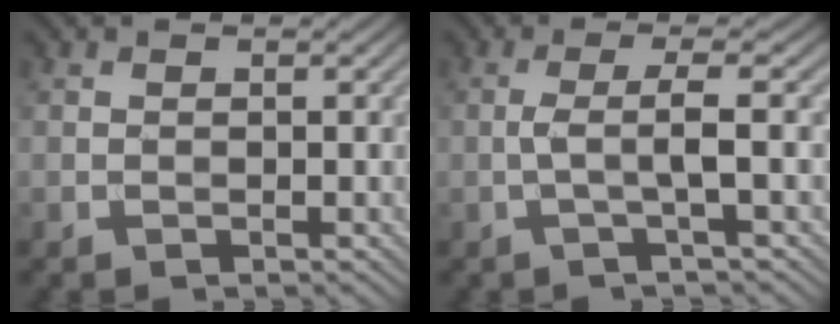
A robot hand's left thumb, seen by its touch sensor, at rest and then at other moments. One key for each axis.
{"total": 3.5, "fx": -0.4, "fy": 0.3, "fz": 3.4, "tx": -0.058, "ty": 0.013, "tz": -0.025}